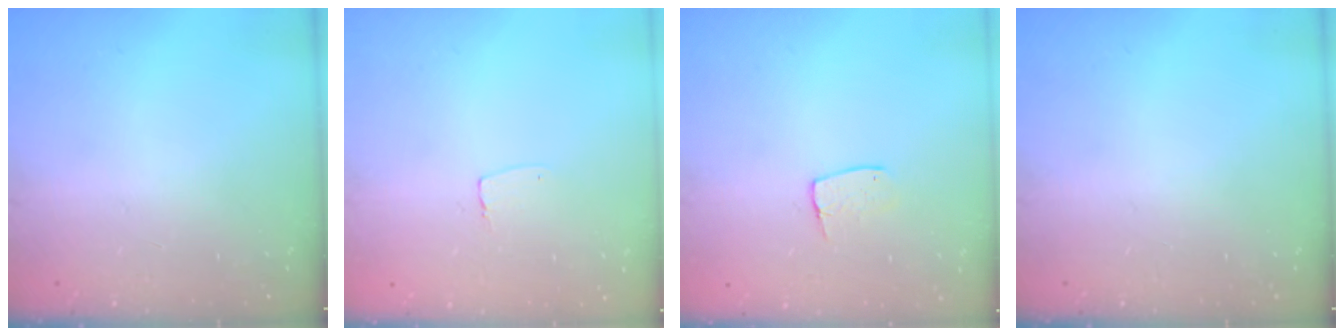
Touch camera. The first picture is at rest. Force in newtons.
{"total": 3.5, "press": 3.5, "slide": 0.3}
{"total": 6.5, "press": 6.5, "slide": 0.4}
{"total": 0.0}